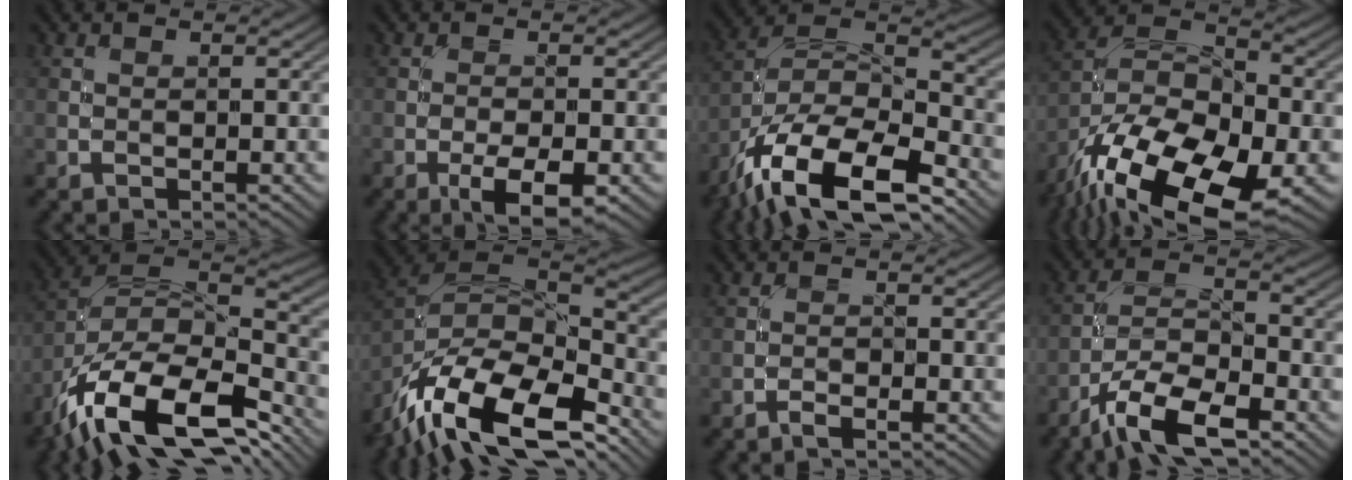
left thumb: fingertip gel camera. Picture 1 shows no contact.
{"total": 5.1, "force": [-2.4, 1.7, 4.2], "torque": [-0.068, 0.000, -0.039]}
{"total": 17.1, "force": [-11.6, 6.6, 10.7], "torque": [-0.229, -0.028, -0.203]}
{"total": 18.3, "force": [-11.3, 8.3, 11.8], "torque": [-0.246, -0.035, -0.195]}
{"total": 17.9, "force": [-11.2, 7.8, 11.5], "torque": [-0.252, -0.020, -0.189]}
{"total": 17.7, "force": [-10.9, 7.7, 11.6], "torque": [-0.268, -0.022, -0.189]}
{"total": 1.3, "force": [-1.1, 0.1, 0.6], "torque": [-0.014, 0.000, -0.025]}
{"total": 10.0, "force": [-6.9, 3.1, 6.6], "torque": [-0.119, 0.001, -0.142]}